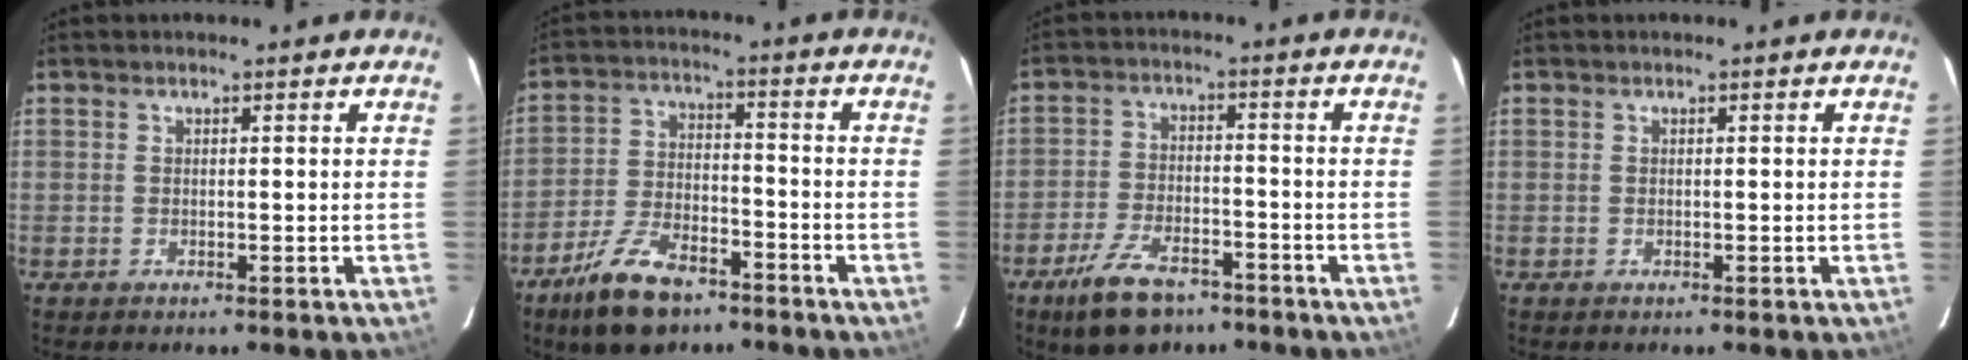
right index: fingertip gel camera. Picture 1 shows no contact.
{"total": 12.3, "force": [-8.6, 5.5, 6.9], "torque": [-0.156, -0.005, -0.153]}
{"total": 10.8, "force": [-7.5, 5.2, 5.9], "torque": [-0.137, -0.004, -0.128]}
{"total": 0.0}